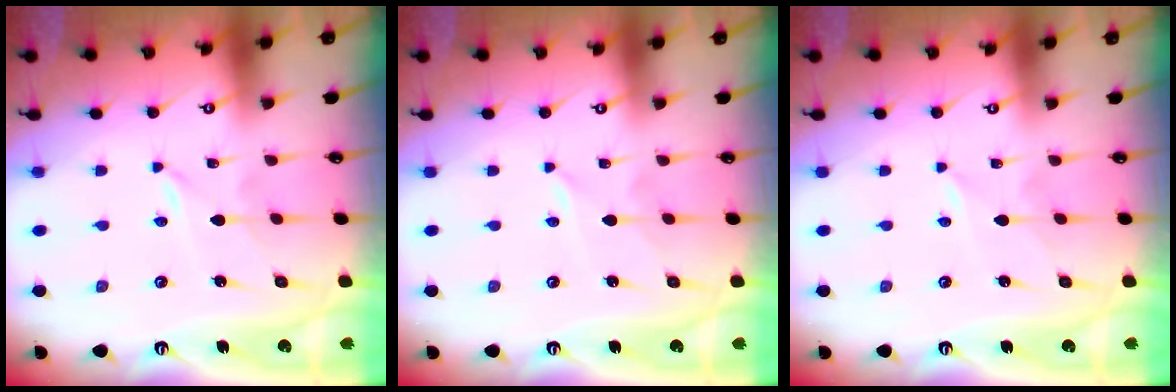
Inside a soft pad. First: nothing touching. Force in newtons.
{"total": 1.4, "press": 1.3, "slide": 0.3}
{"total": 1.6, "press": 1.5, "slide": 0.2}